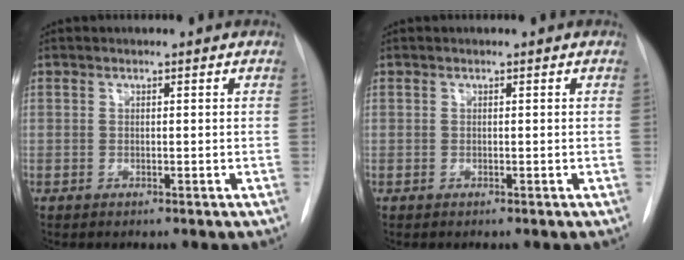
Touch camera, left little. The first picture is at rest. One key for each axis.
{"total": 0.0}